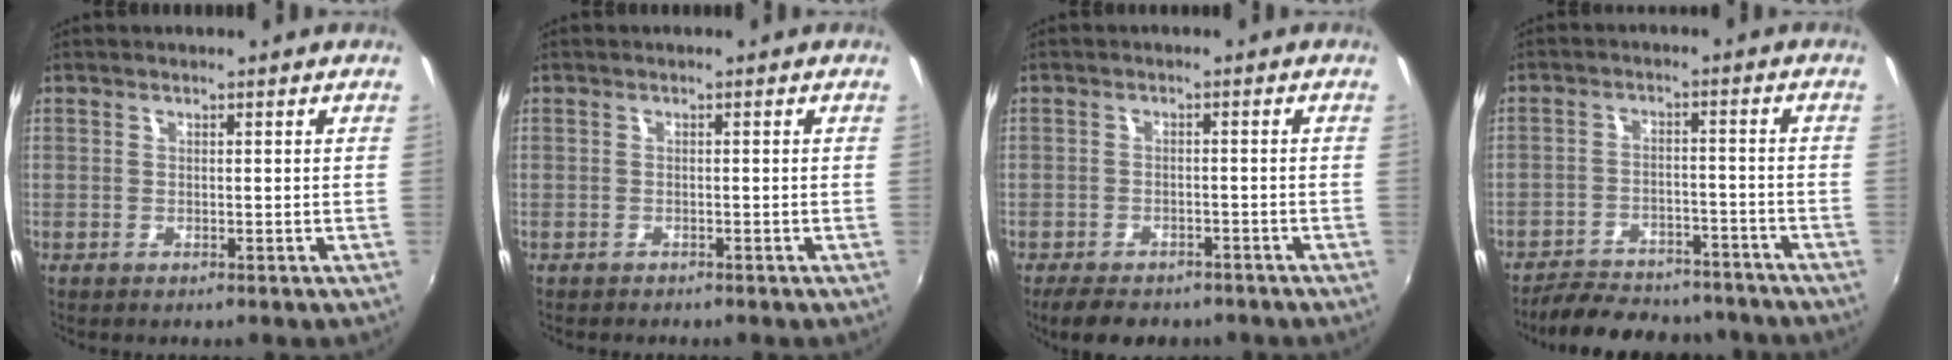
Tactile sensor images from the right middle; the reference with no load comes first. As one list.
[{"total": 1.0, "force": [-0.9, 0.4, 0.1], "torque": [-0.007, -0.002, -0.014]}, {"total": 7.8, "force": [-6.2, 3.4, 3.3], "torque": [-0.074, -0.012, -0.092]}, {"total": 17.1, "force": [-14.8, 5.8, 6.3], "torque": [-0.138, 0.003, -0.195]}]